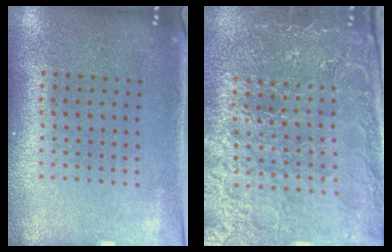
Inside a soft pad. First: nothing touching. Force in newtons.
{"total": 5.0, "press": 4.6, "slide": 1.8}